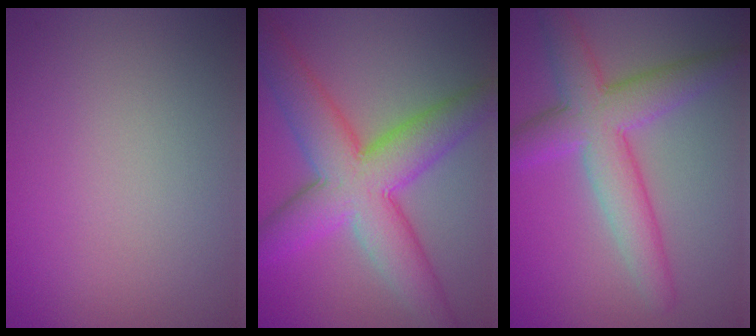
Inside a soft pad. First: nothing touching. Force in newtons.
{"total": 9.4, "press": 9.4, "slide": 0.1}
{"total": 6.3, "press": 6.3, "slide": 0.2}